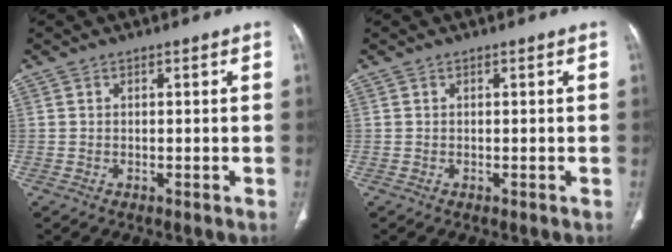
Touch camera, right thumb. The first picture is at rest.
{"total": 0.0}